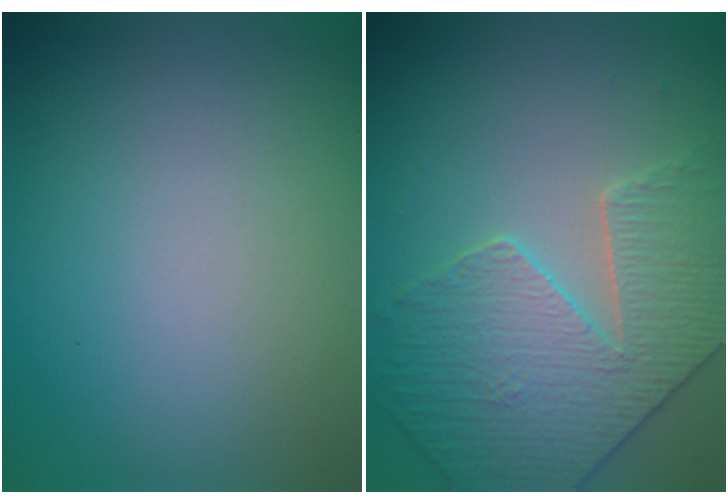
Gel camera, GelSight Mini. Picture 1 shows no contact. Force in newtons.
{"total": 4.4, "press": 4.4, "slide": 0.2}